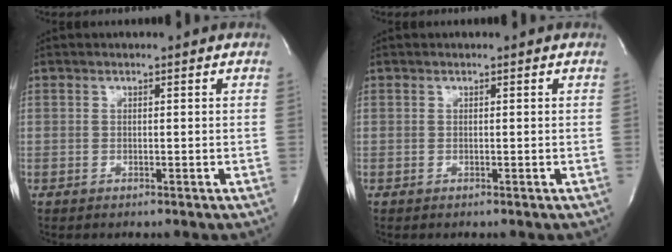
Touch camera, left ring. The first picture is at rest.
{"total": 0.0}